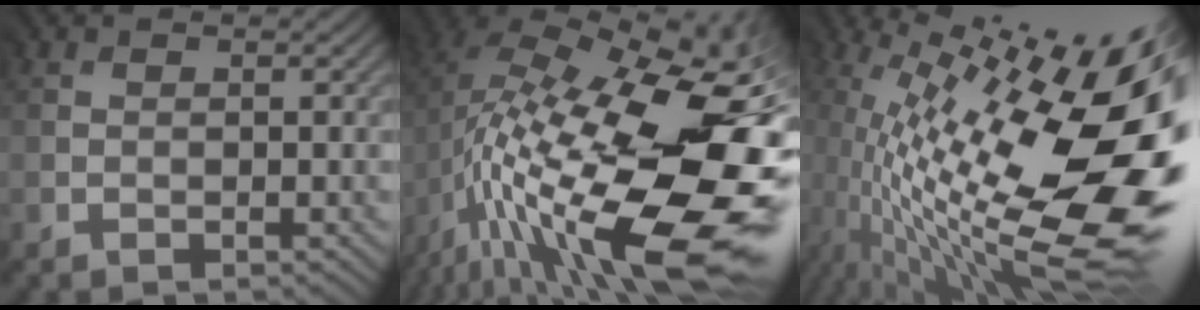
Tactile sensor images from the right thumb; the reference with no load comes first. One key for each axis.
{"total": 19.6, "fx": -4.1, "fy": 8.2, "fz": 17.3, "tx": -0.307, "ty": 0.006, "tz": -0.085}
{"total": 17.2, "fx": -0.7, "fy": 5.3, "fz": 16.3, "tx": -0.270, "ty": -0.018, "tz": 0.000}